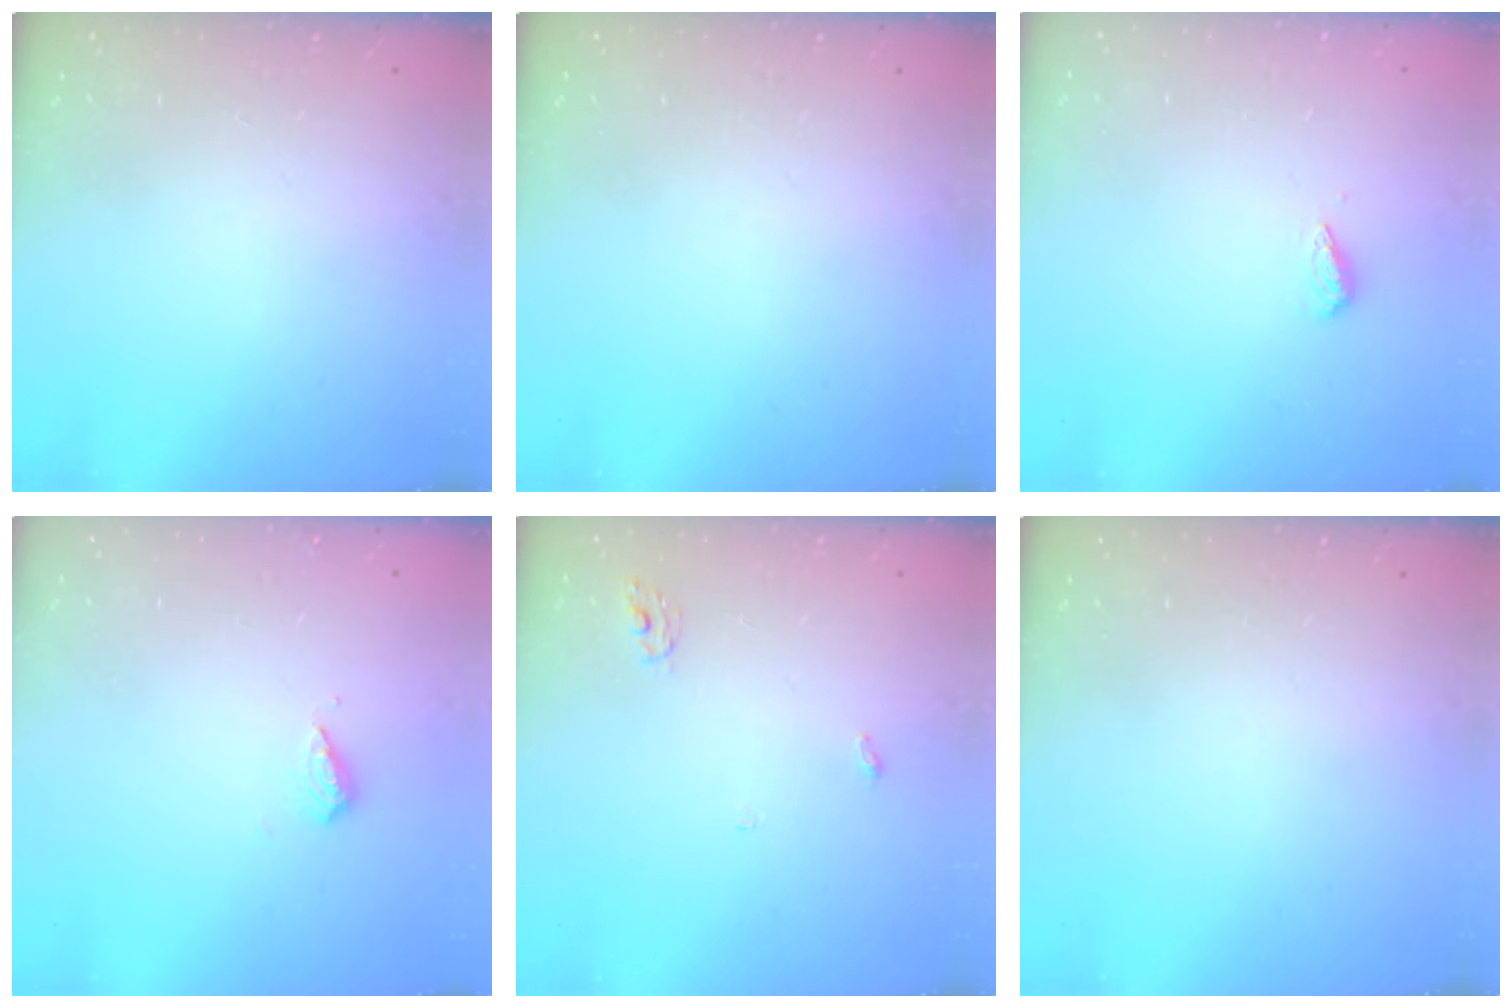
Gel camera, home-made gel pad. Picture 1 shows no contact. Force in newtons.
{"total": 0.0}
{"total": 3.0, "press": 2.9, "slide": 0.6}
{"total": 5.8, "press": 5.6, "slide": 1.3}
{"total": 2.8, "press": 2.8, "slide": 0.2}
{"total": 0.0}